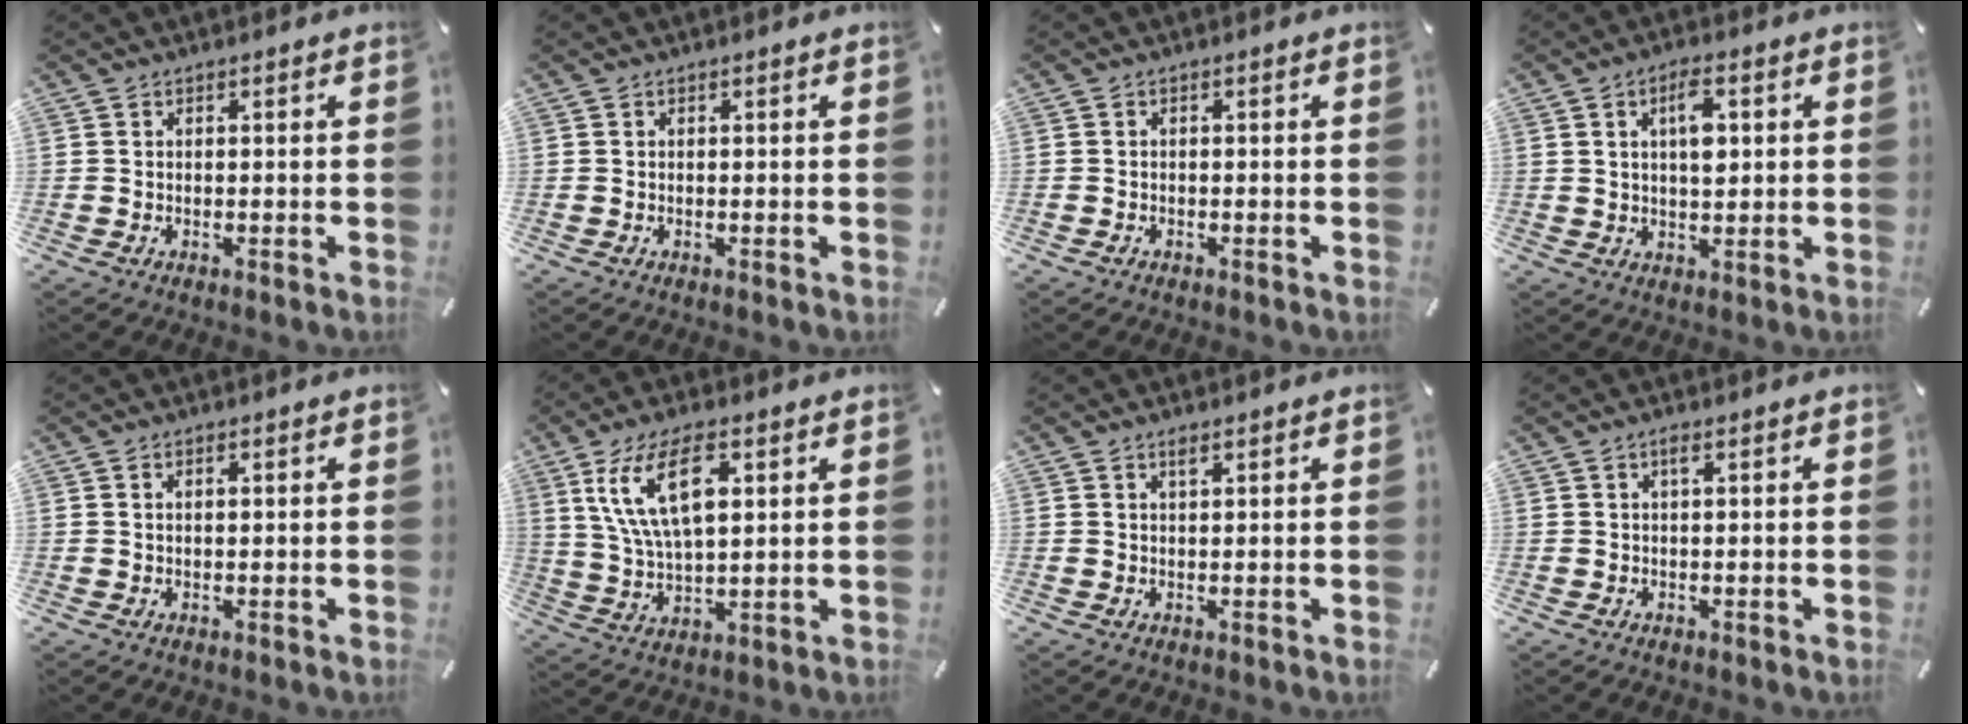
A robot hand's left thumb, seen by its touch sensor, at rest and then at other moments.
{"total": 0.0}
{"total": 0.8, "force": [-0.6, 0.5, 0.3], "torque": [-0.007, 0.001, -0.012]}
{"total": 7.0, "force": [1.9, 3.3, 5.8], "torque": [-0.089, -0.002, 0.025]}
{"total": 1.0, "force": [0.3, 0.6, 0.7], "torque": [-0.016, 0.004, 0.004]}
{"total": 13.6, "force": [5.8, 5.9, 10.8], "torque": [-0.245, 0.005, 0.101]}
{"total": 1.3, "force": [0.8, 0.3, 0.9], "torque": [-0.021, 0.000, 0.014]}
{"total": 1.5, "force": [0.4, 0.2, 1.4], "torque": [-0.029, 0.002, 0.007]}